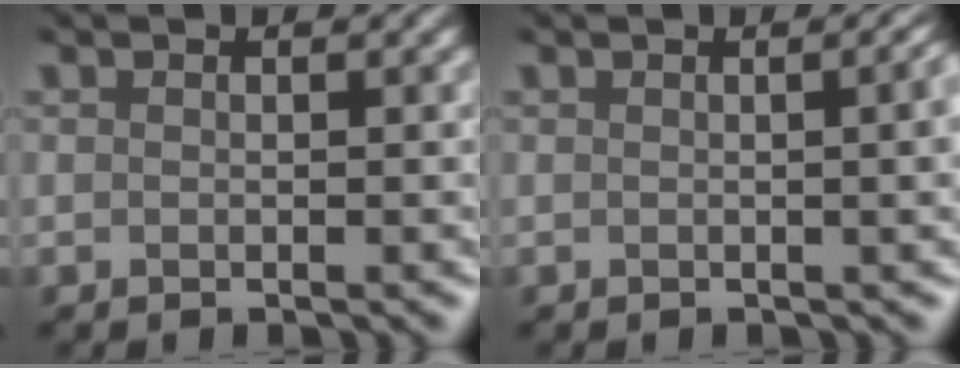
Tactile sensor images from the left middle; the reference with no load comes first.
{"total": 5.4, "force": [0.5, 3.0, 4.4], "torque": [-0.004, 0.014, -0.022]}